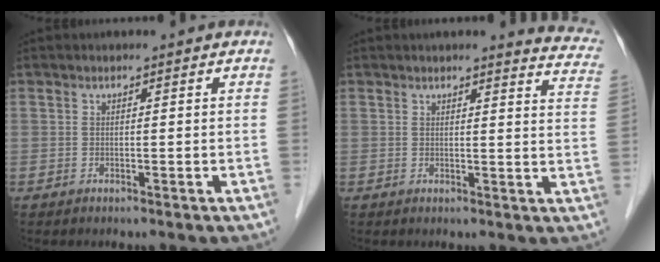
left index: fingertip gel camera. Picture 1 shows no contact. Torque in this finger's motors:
{"motor_torque": [0.35, -0.59, 0.06, 0.01]}